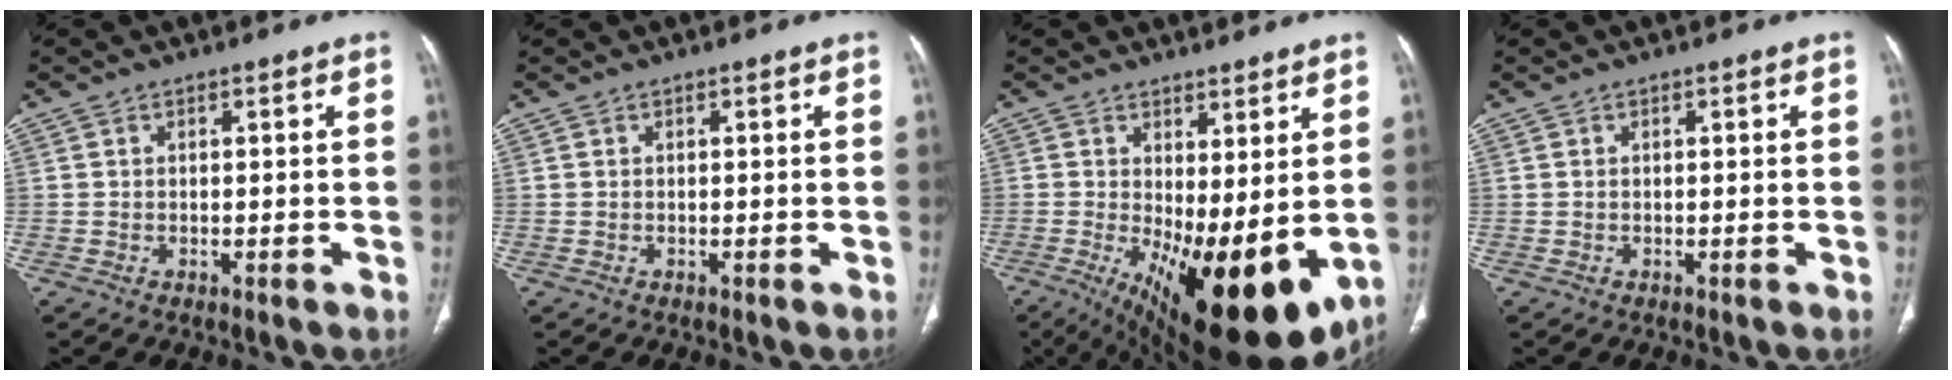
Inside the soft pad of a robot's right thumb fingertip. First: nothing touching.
{"total": 0.0}
{"total": 18.1, "force": [-2.1, 7.1, 16.5], "torque": [-0.243, -0.030, -0.004]}
{"total": 0.0}